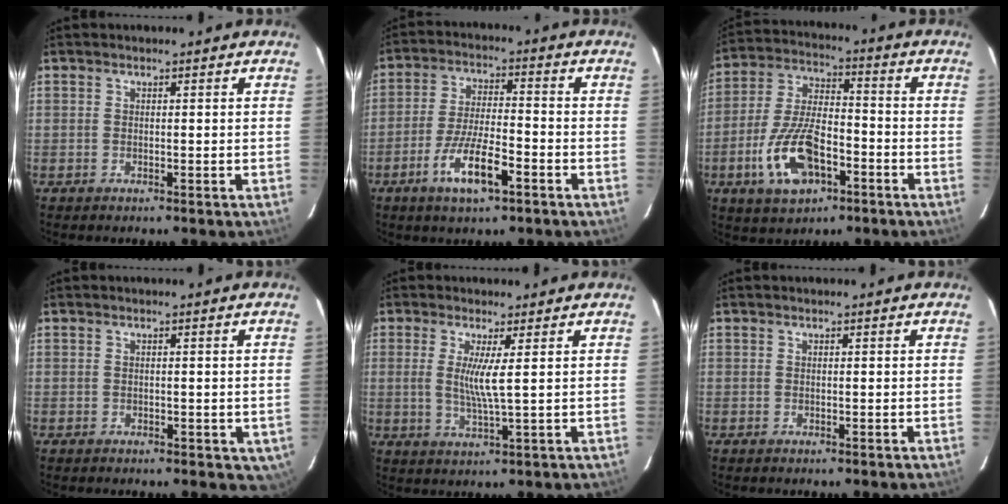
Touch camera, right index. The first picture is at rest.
{"total": 10.3, "force": [-5.3, 2.6, 8.4], "torque": [-0.170, -0.008, -0.095]}
{"total": 14.4, "force": [-6.1, 6.8, 11.1], "torque": [-0.236, 0.001, -0.106]}
{"total": 2.7, "force": [-0.6, 2.2, 1.5], "torque": [-0.006, 0.004, 0.000]}
{"total": 4.9, "force": [1.0, -0.4, 4.8], "torque": [-0.093, -0.012, 0.016]}
{"total": 0.0}